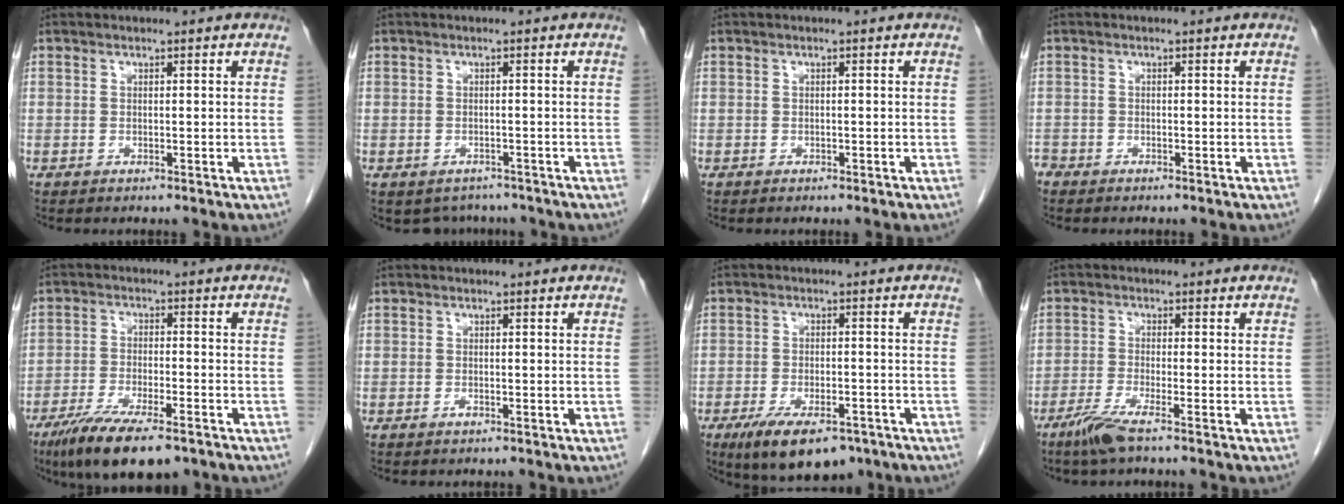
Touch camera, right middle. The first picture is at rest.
{"total": 4.4, "force": [-3.5, 2.5, 0.5], "torque": [0.001, 0.008, -0.046]}
{"total": 0.6, "force": [-0.3, 0.4, 0.3], "torque": [-0.007, 0.000, -0.004]}
{"total": 1.6, "force": [-1.4, 0.8, 0.2], "torque": [-0.009, 0.000, -0.025]}
{"total": 11.9, "force": [-8.3, 2.9, 8.0], "torque": [-0.131, -0.022, -0.135]}
{"total": 0.6, "force": [-0.3, 0.3, 0.4], "torque": [-0.010, 0.001, -0.004]}
{"total": 10.8, "force": [-7.3, 4.4, 6.6], "torque": [-0.108, -0.008, -0.111]}
{"total": 4.2, "force": [-3.0, 0.0, 3.0], "torque": [-0.068, -0.010, -0.063]}